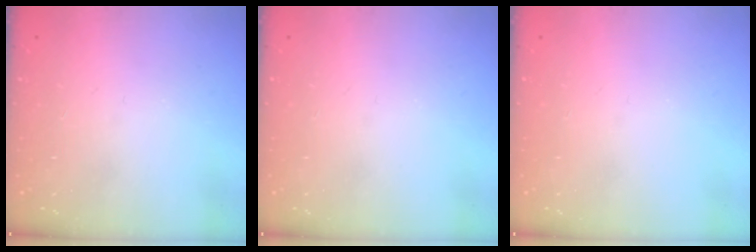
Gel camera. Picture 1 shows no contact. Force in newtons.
{"total": 0.0}
{"total": 0.0}